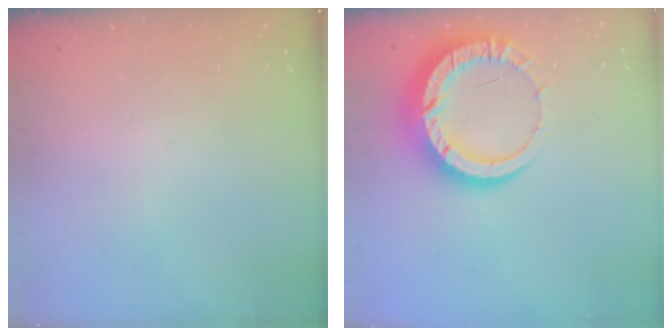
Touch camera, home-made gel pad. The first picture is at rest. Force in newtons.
{"total": 13.7, "press": 13.6, "slide": 1.4}